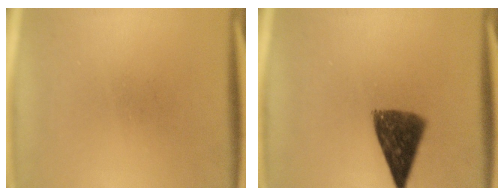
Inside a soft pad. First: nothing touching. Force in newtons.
{"total": 9.0}